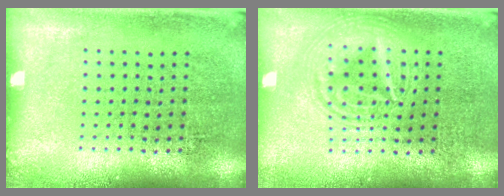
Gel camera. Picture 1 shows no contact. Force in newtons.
{"total": 2.9, "press": 2.8, "slide": 0.3}